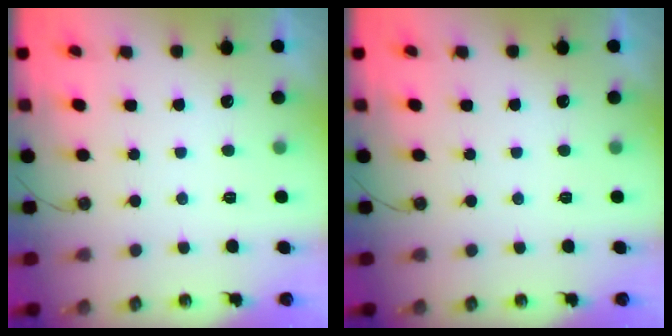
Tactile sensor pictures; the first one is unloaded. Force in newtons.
{"total": 0.0}